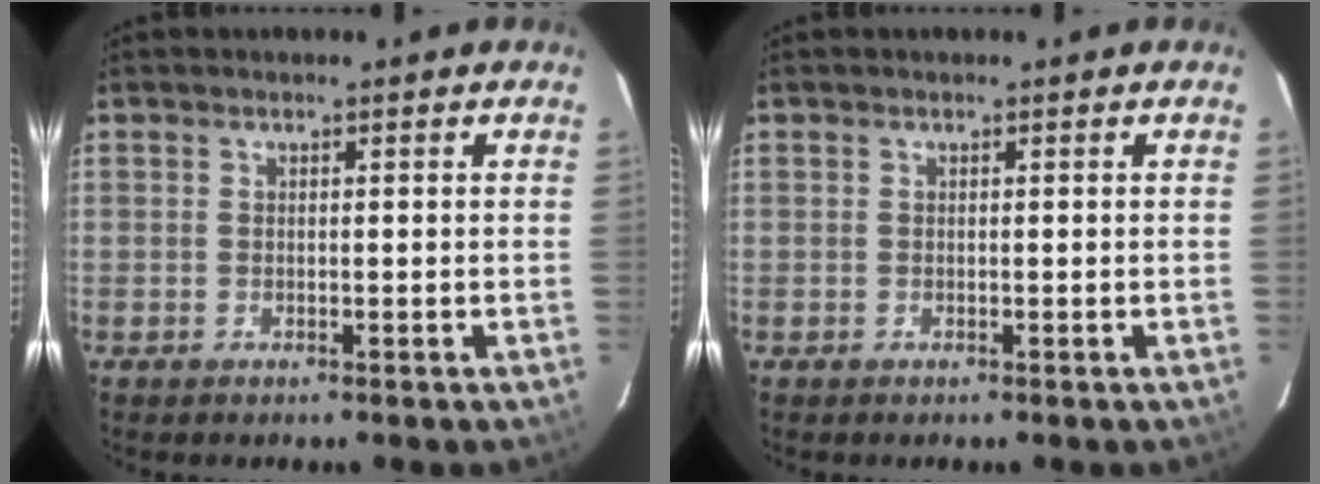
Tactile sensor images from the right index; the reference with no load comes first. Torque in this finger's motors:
{"motor_torque": [0.04, 0.07, 0.01, 0.00]}